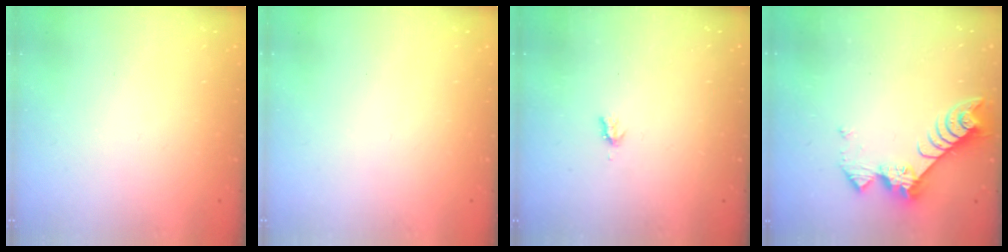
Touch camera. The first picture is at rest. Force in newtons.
{"total": 0.0}
{"total": 2.4, "press": 2.4, "slide": 0.4}
{"total": 8.7, "press": 8.6, "slide": 0.4}